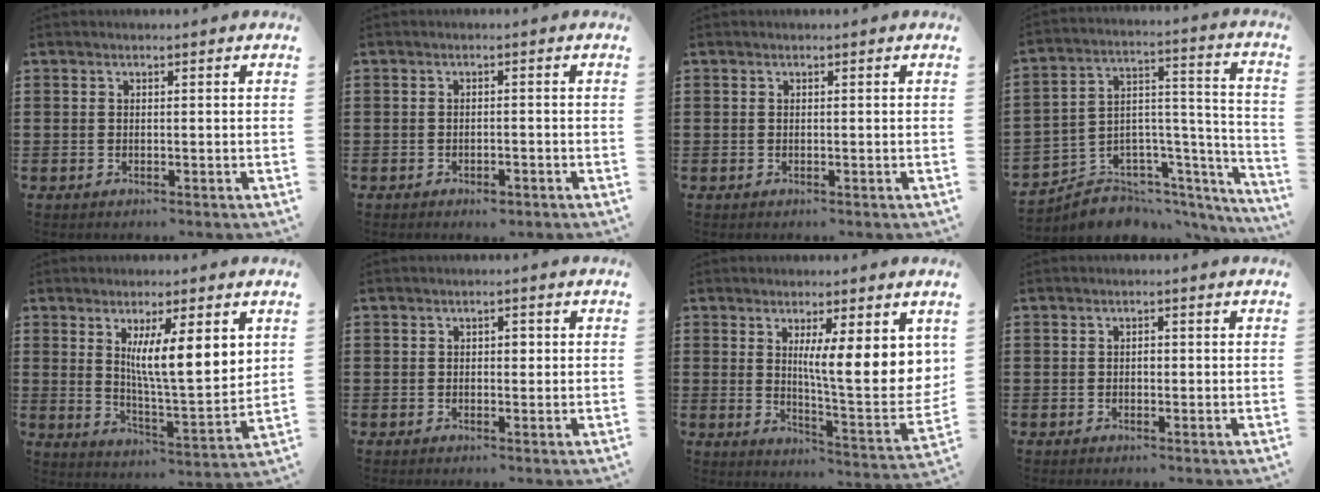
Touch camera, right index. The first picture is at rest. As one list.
[{"total": 1.3, "force": [-1.2, 0.4, 0.5], "torque": [-0.014, -0.004, -0.023]}, {"total": 0.0}, {"total": 5.0, "force": [-3.5, 3.5, 0.5], "torque": [-0.019, -0.012, -0.063]}, {"total": 9.1, "force": [3.6, 1.5, 8.2], "torque": [-0.141, -0.020, 0.054]}, {"total": 1.2, "force": [0.1, 0.7, 1.0], "torque": [-0.019, 0.005, 0.000]}, {"total": 10.3, "force": [3.5, 2.0, 9.5], "torque": [-0.143, -0.029, 0.052]}, {"total": 0.9, "force": [-0.1, 0.5, 0.7], "torque": [-0.015, 0.000, -0.002]}]